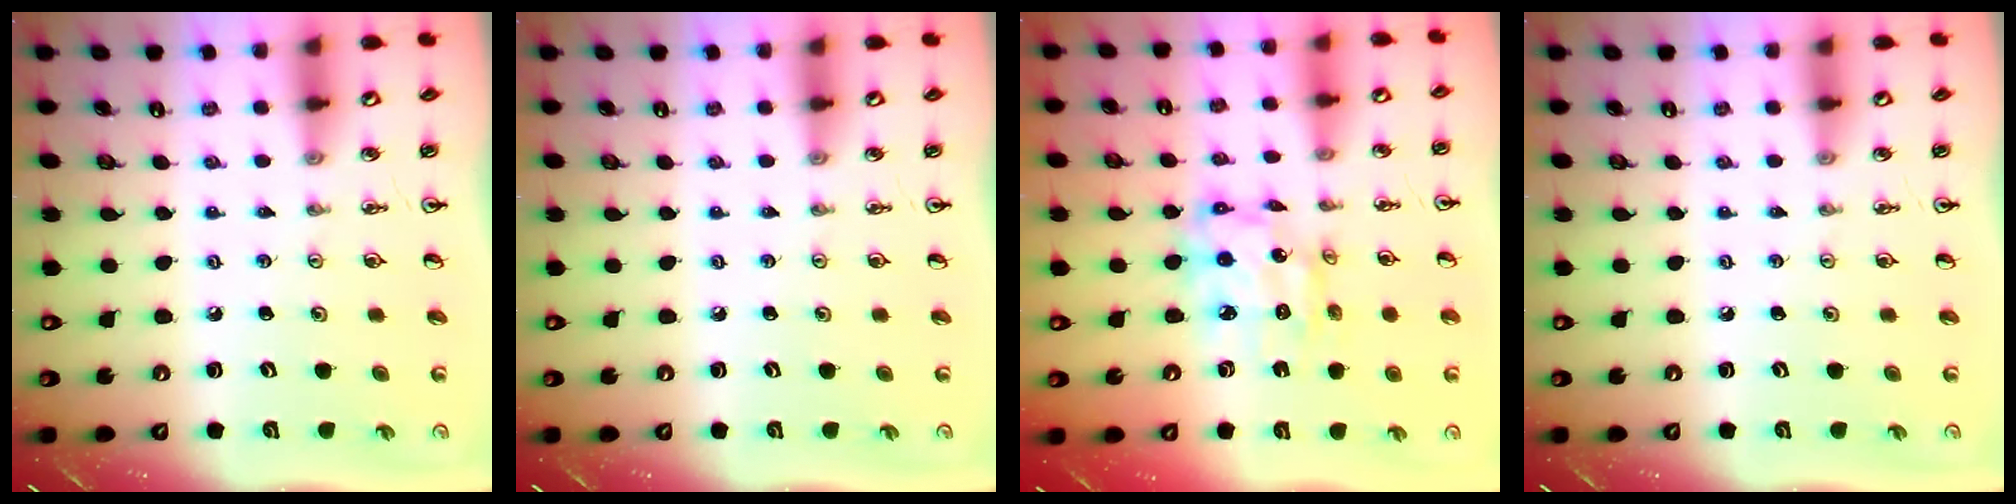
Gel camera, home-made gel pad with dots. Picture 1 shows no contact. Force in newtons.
{"total": 0.0}
{"total": 11.4, "press": 11.3, "slide": 1.0}
{"total": 0.0}